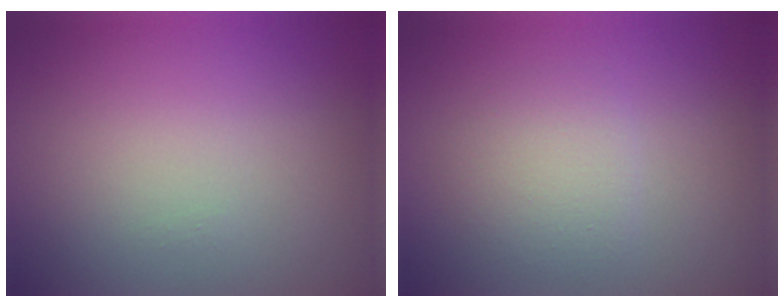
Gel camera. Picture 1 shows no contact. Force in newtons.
{"total": 2.3, "press": 2.3, "slide": 0.1}